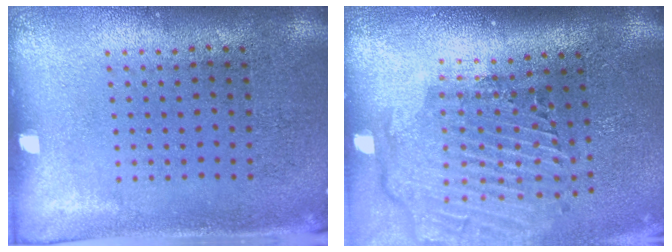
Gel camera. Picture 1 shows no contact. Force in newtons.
{"total": 2.8, "press": 2.2, "slide": 1.8}